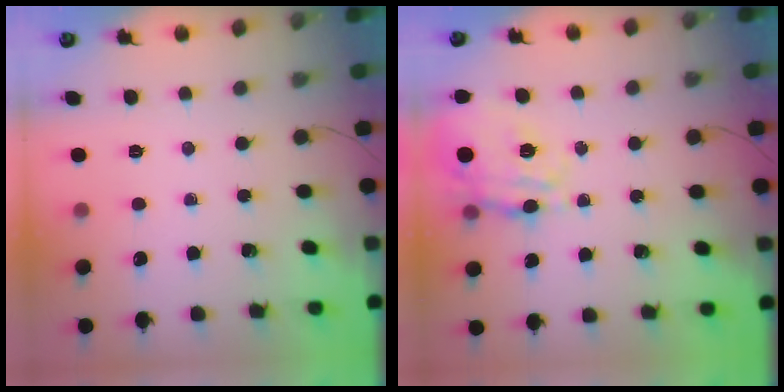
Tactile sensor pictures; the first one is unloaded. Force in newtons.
{"total": 16.4, "press": 16.3, "slide": 1.8}